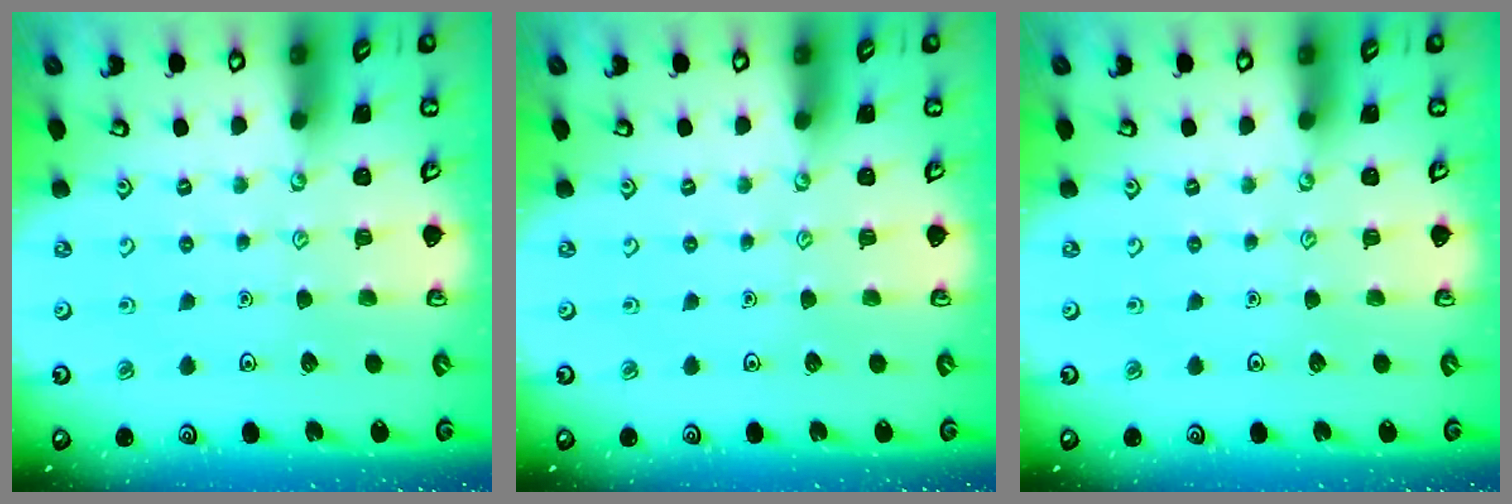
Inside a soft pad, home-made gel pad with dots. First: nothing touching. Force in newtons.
{"total": 0.0}
{"total": 0.0}